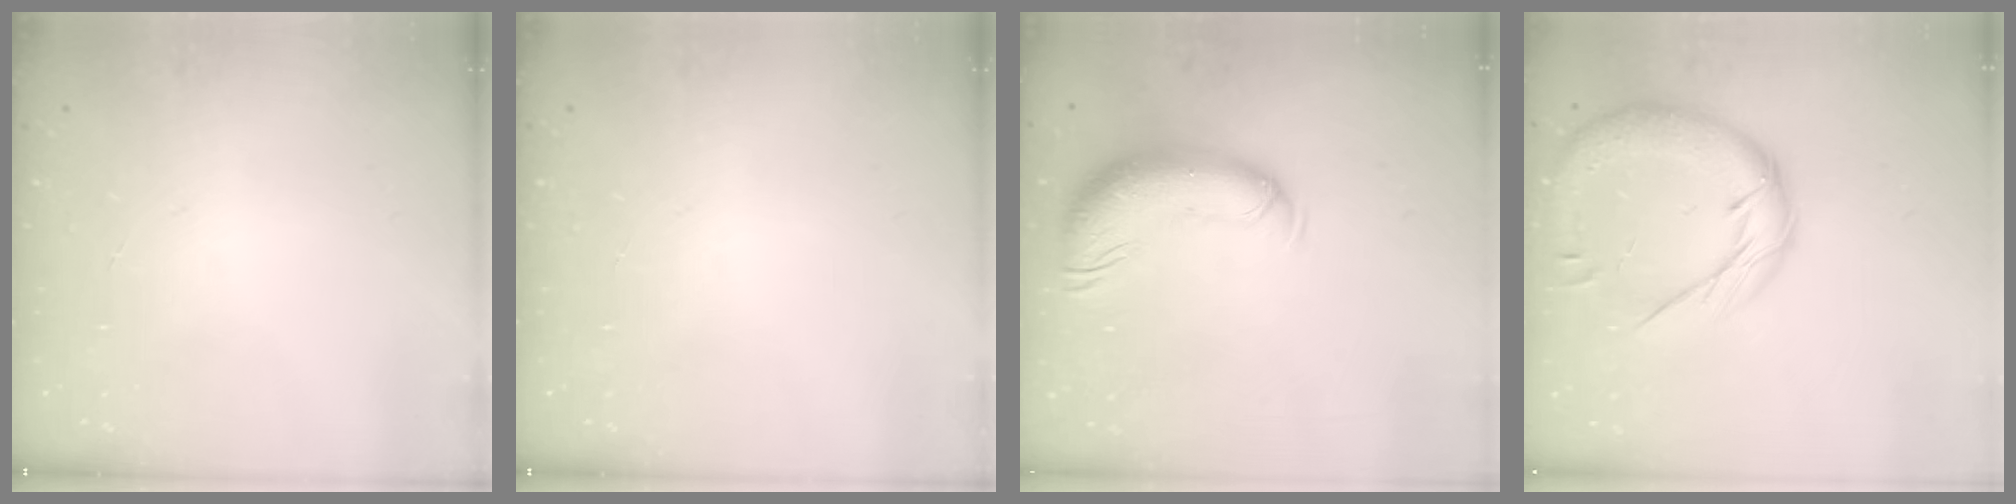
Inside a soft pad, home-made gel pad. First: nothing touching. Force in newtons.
{"total": 0.0}
{"total": 13.2, "press": 12.8, "slide": 3.3}
{"total": 17.9, "press": 17.8, "slide": 1.8}